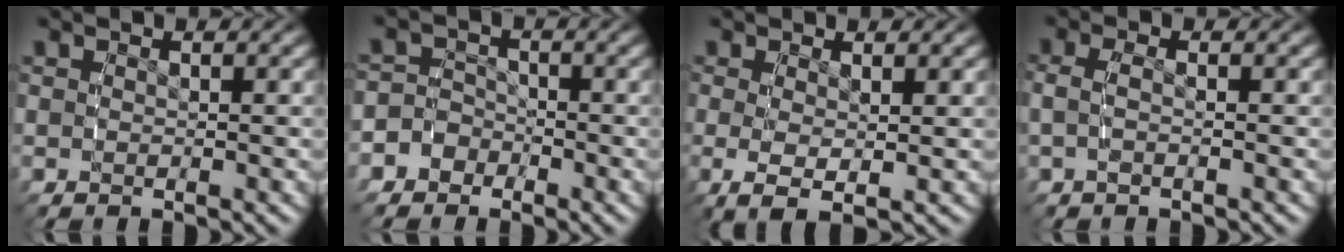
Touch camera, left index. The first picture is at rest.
{"total": 6.2, "force": [-2.9, 5.4, 0.9], "torque": [-0.035, -0.013, -0.061]}
{"total": 2.9, "force": [-0.4, 1.3, 2.6], "torque": [-0.056, -0.018, 0.003]}
{"total": 2.0, "force": [-0.4, 1.1, 1.6], "torque": [-0.046, -0.003, -0.009]}